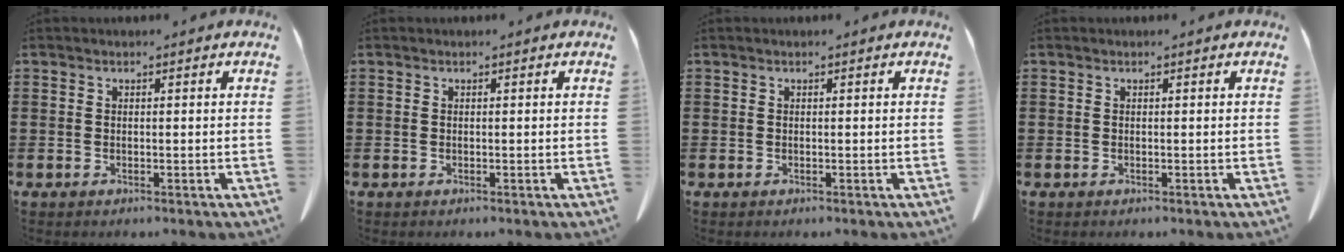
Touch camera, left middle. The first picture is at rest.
{"total": 0.0}
{"total": 0.0}
{"total": 0.0}